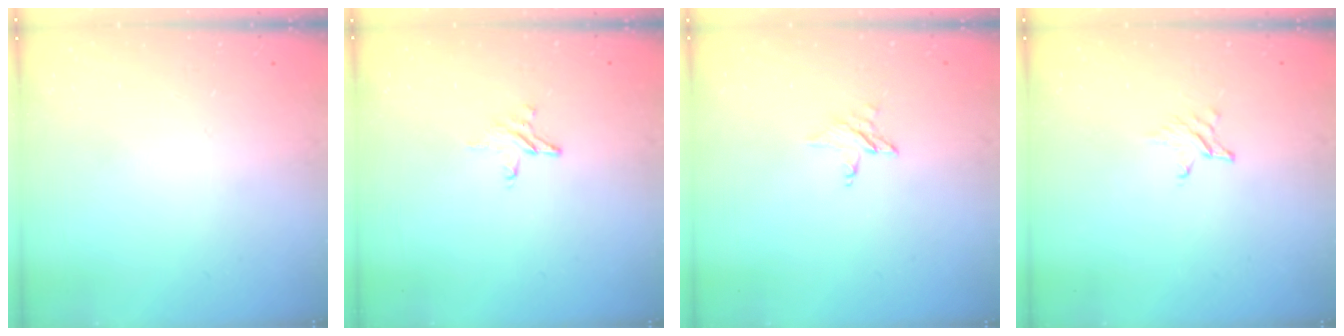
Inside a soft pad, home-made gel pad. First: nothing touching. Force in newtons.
{"total": 3.8, "press": 3.8, "slide": 0.3}
{"total": 3.5, "press": 3.5, "slide": 0.3}
{"total": 2.5, "press": 2.5, "slide": 0.2}